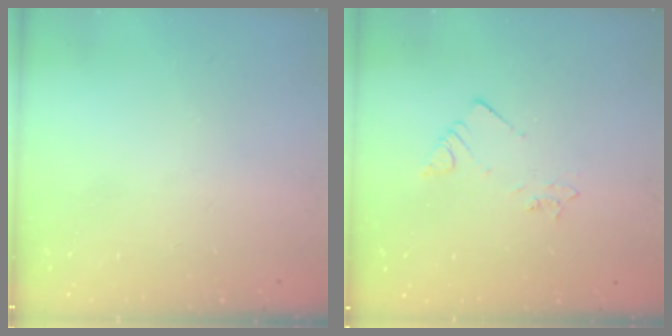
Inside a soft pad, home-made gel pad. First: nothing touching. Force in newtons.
{"total": 2.1, "press": 2.1, "slide": 0.4}